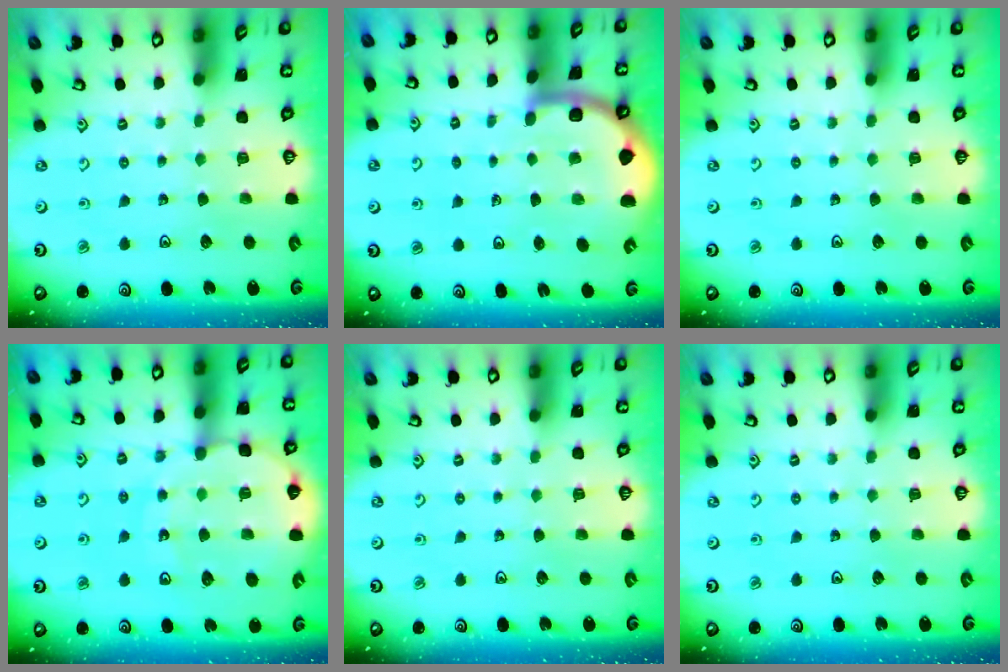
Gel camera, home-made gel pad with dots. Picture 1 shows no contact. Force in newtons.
{"total": 4.8, "press": 4.7, "slide": 0.7}
{"total": 0.0}
{"total": 13.7, "press": 13.3, "slide": 3.4}
{"total": 0.0}
{"total": 0.0}